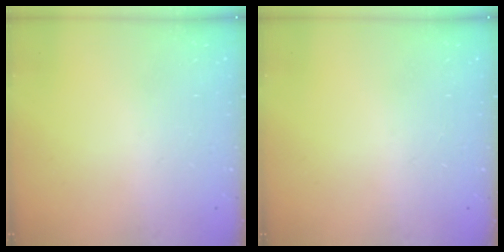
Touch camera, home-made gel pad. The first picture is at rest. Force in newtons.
{"total": 0.0}